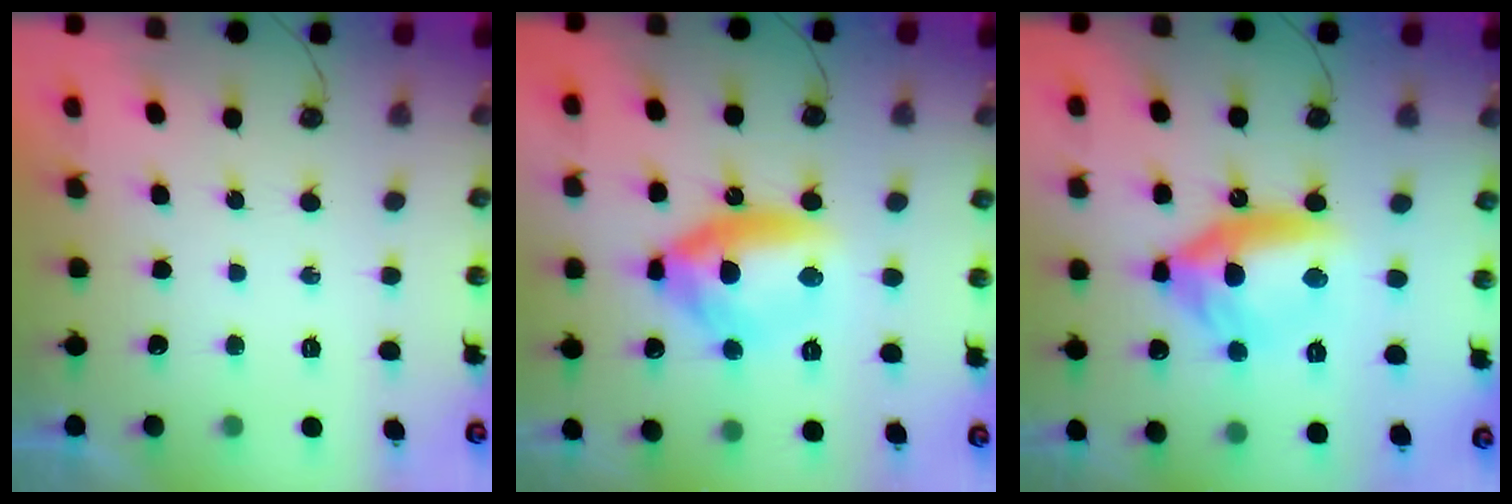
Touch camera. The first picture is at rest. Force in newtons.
{"total": 19.7, "press": 16.6, "slide": 10.6}
{"total": 13.4, "press": 13.2, "slide": 2.4}